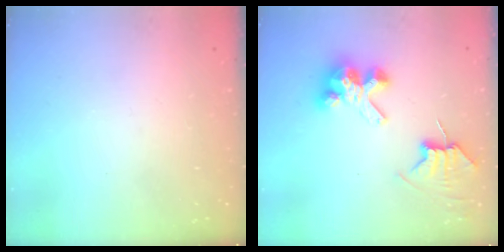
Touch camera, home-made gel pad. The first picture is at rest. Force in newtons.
{"total": 7.2, "press": 7.2, "slide": 0.6}